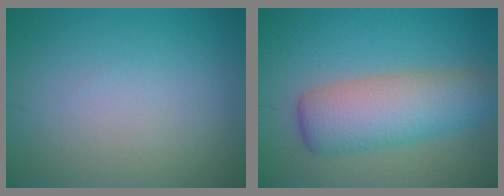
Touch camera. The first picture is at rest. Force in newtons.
{"total": 6.8, "press": 6.8, "slide": 0.5}